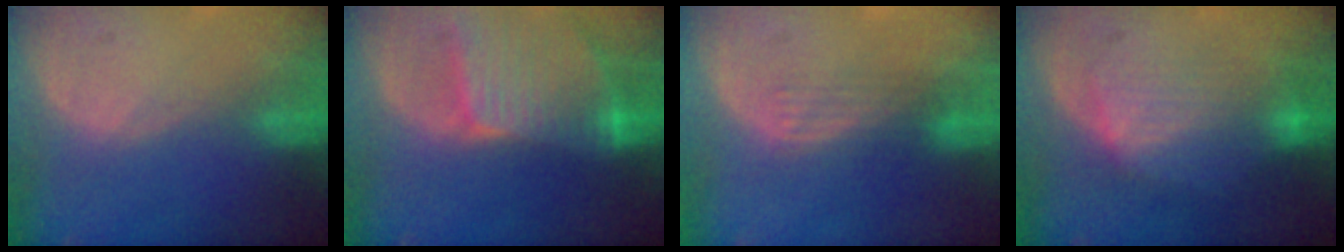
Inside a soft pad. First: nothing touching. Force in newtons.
{"total": 9.4, "press": 8.3, "slide": 4.5}
{"total": 2.9, "press": 2.7, "slide": 1.1}
{"total": 8.0, "press": 7.6, "slide": 2.5}